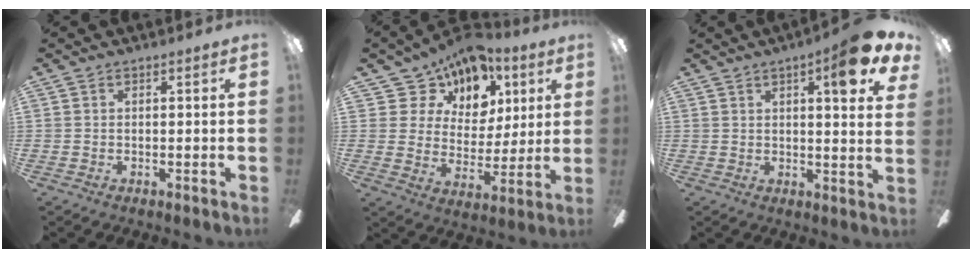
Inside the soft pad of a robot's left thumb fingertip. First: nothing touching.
{"total": 14.0, "force": [9.5, 9.5, 3.9], "torque": [-0.082, -0.057, 0.178]}
{"total": 8.7, "force": [4.6, 1.6, 7.2], "torque": [-0.098, -0.020, 0.067]}